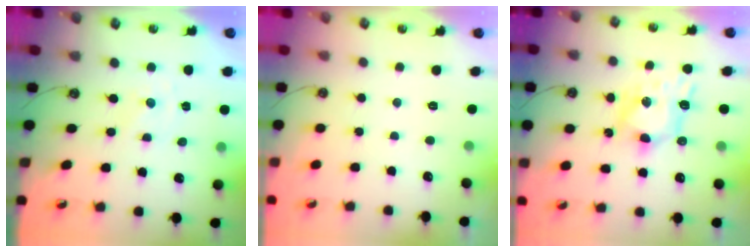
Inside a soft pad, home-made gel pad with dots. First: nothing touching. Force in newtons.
{"total": 0.0}
{"total": 8.5, "press": 8.5, "slide": 0.2}